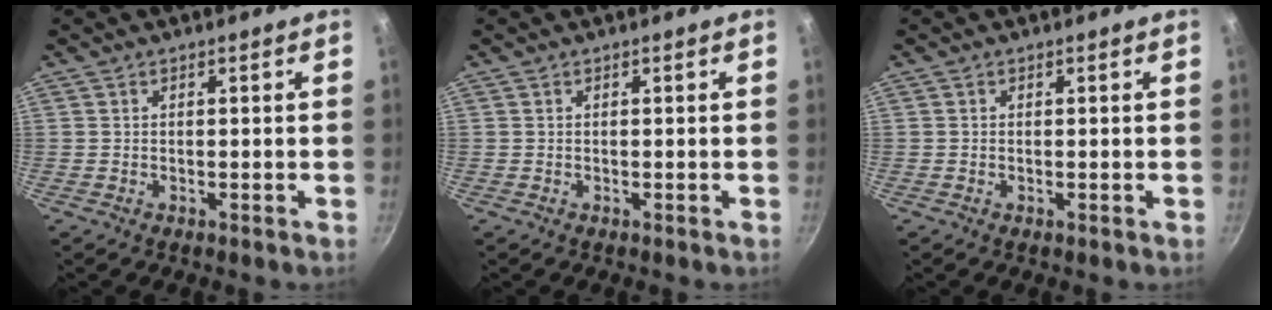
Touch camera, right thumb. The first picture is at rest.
{"total": 0.0}
{"total": 0.0}